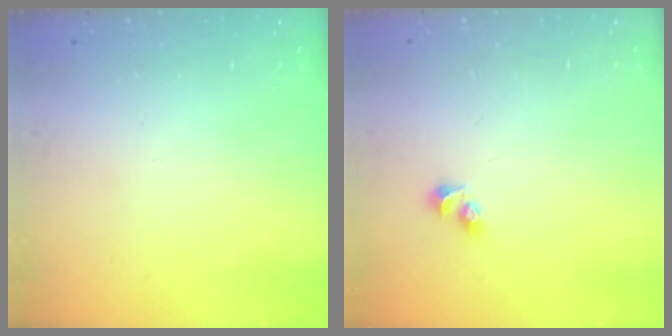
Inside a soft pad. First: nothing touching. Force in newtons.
{"total": 2.1, "press": 1.7, "slide": 1.1}